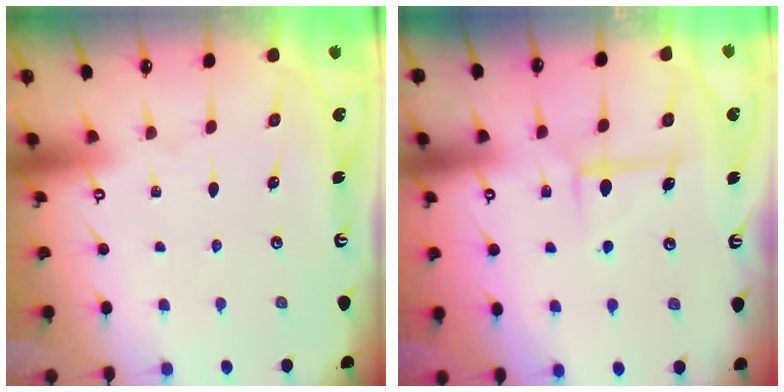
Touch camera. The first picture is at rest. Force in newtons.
{"total": 6.6, "press": 6.6, "slide": 0.3}